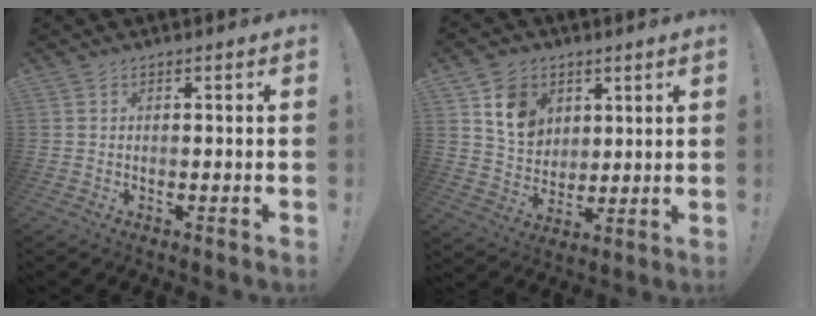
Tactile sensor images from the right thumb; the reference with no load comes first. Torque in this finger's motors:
{"motor_torque": [-0.68, 0.96, 0.40, -0.10, 0.31]}